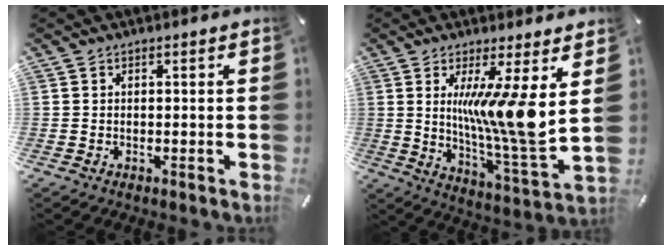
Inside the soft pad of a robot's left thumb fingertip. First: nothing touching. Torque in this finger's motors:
{"motor_torque": [0.10, 0.98, 2.15, -0.63, 0.27]}